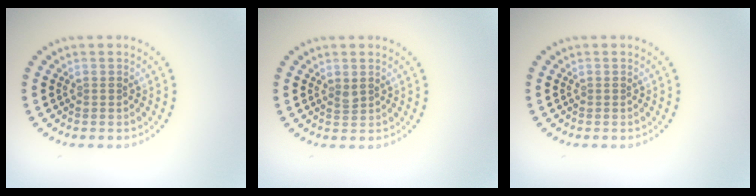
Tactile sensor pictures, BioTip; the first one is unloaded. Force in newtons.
{"total": 0.6, "press": 0.5, "slide": 0.4}
{"total": 0.0}